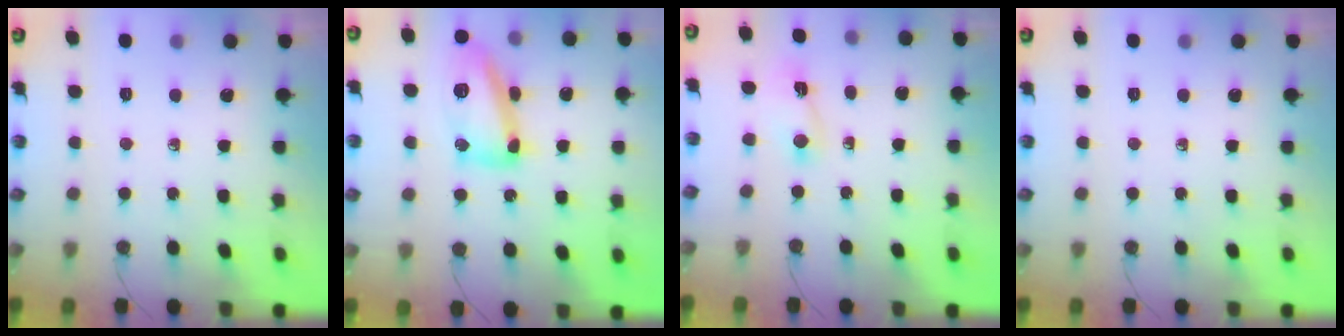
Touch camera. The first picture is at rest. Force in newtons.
{"total": 14.0, "press": 13.9, "slide": 1.1}
{"total": 2.3, "press": 2.3, "slide": 0.3}
{"total": 0.0}